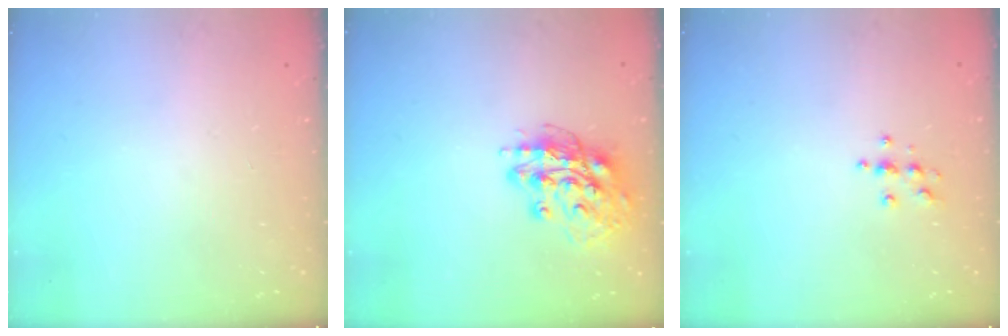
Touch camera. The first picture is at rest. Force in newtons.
{"total": 14.9, "press": 14.8, "slide": 1.5}
{"total": 4.8, "press": 4.7, "slide": 0.6}